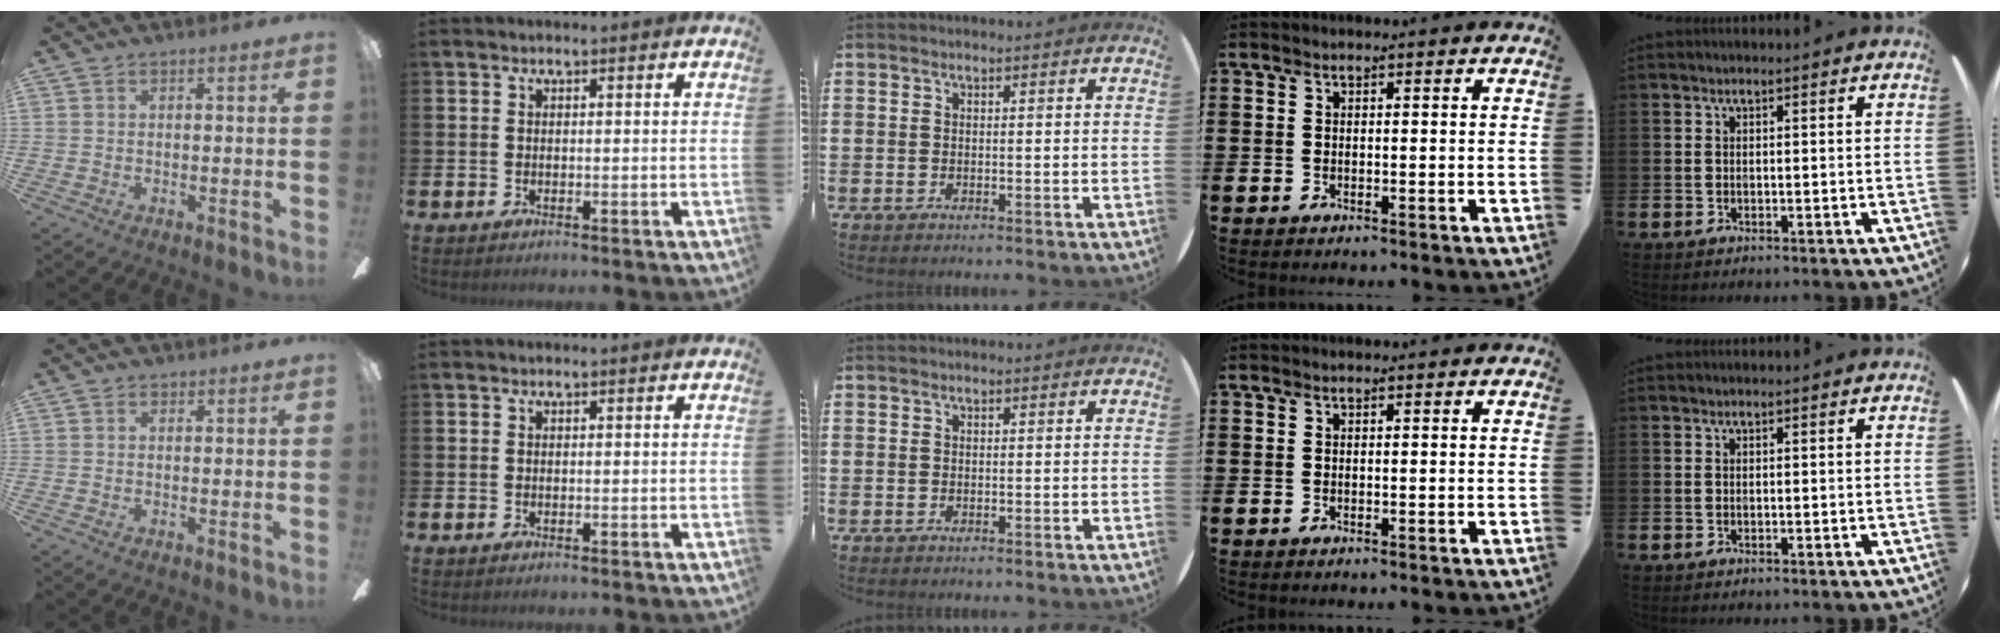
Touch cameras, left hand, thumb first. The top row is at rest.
{}